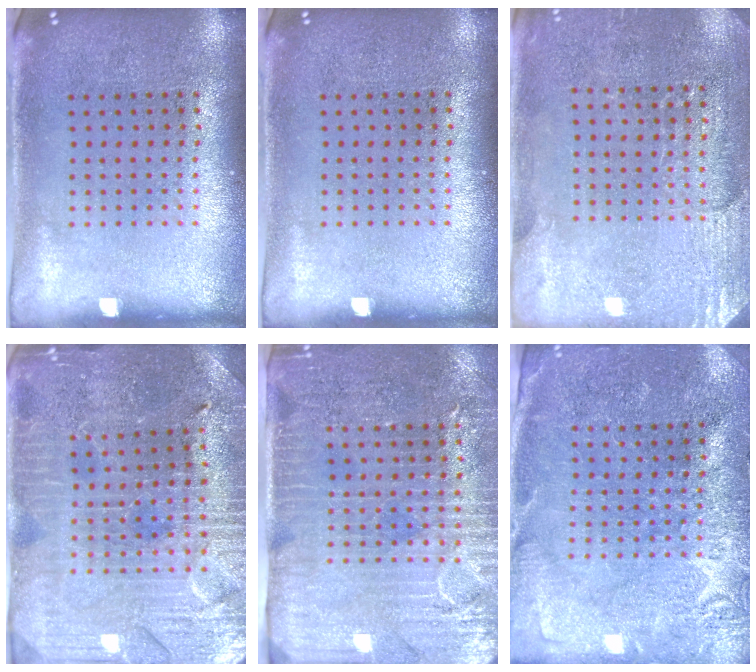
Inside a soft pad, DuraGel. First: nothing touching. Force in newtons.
{"total": 0.0}
{"total": 2.8, "press": 2.7, "slide": 0.8}
{"total": 3.3, "press": 3.2, "slide": 0.5}
{"total": 3.3, "press": 3.0, "slide": 1.5}
{"total": 2.8, "press": 2.8, "slide": 0.1}